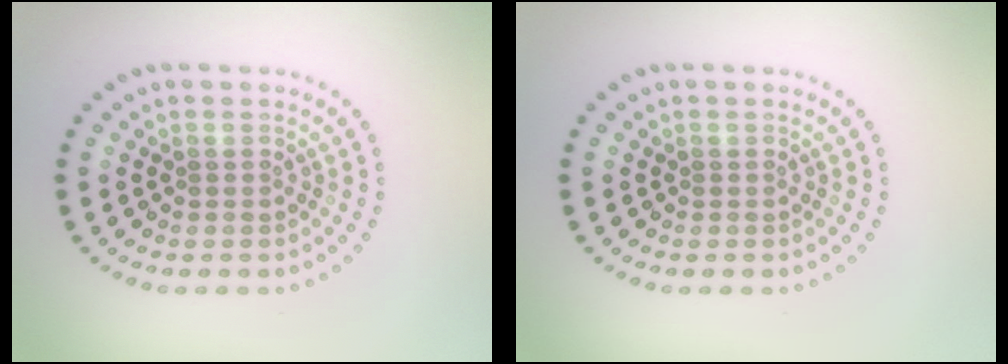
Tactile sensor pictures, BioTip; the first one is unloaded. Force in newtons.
{"total": 0.0}